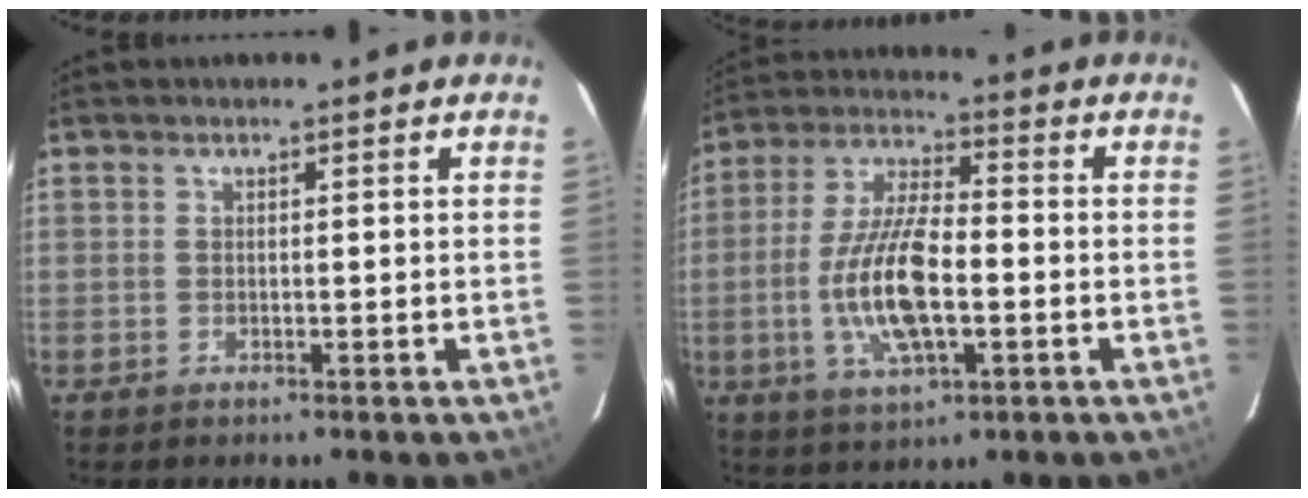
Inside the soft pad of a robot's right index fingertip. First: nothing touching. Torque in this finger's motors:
{"motor_torque": [2.14, 0.00, 1.05, 0.21]}